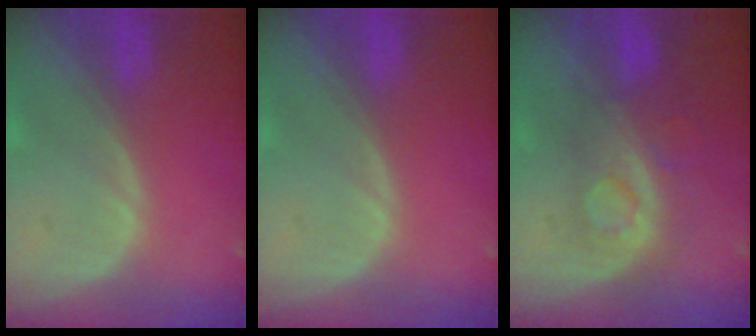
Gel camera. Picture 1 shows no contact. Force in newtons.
{"total": 0.0}
{"total": 8.3, "press": 7.3, "slide": 3.8}